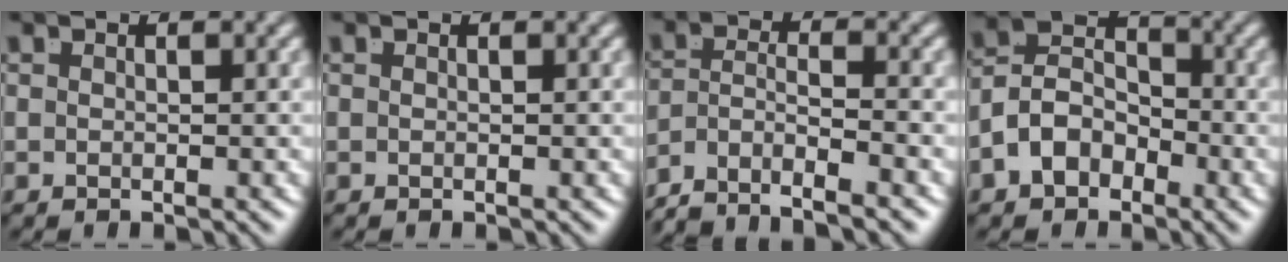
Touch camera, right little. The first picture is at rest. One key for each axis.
{"total": 0.0}
{"total": 8.0, "fx": -5.3, "fy": 4.8, "fz": 3.4, "tx": -0.074, "ty": -0.028, "tz": -0.090}
{"total": 7.0, "fx": -1.4, "fy": 5.8, "fz": 3.7, "tx": -0.080, "ty": -0.017, "tz": -0.026}